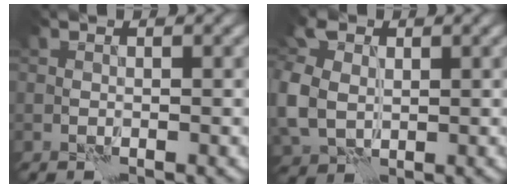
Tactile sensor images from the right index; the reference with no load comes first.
{"total": 5.6, "force": [0.7, 4.4, 3.5], "torque": [-0.101, 0.002, 0.007]}